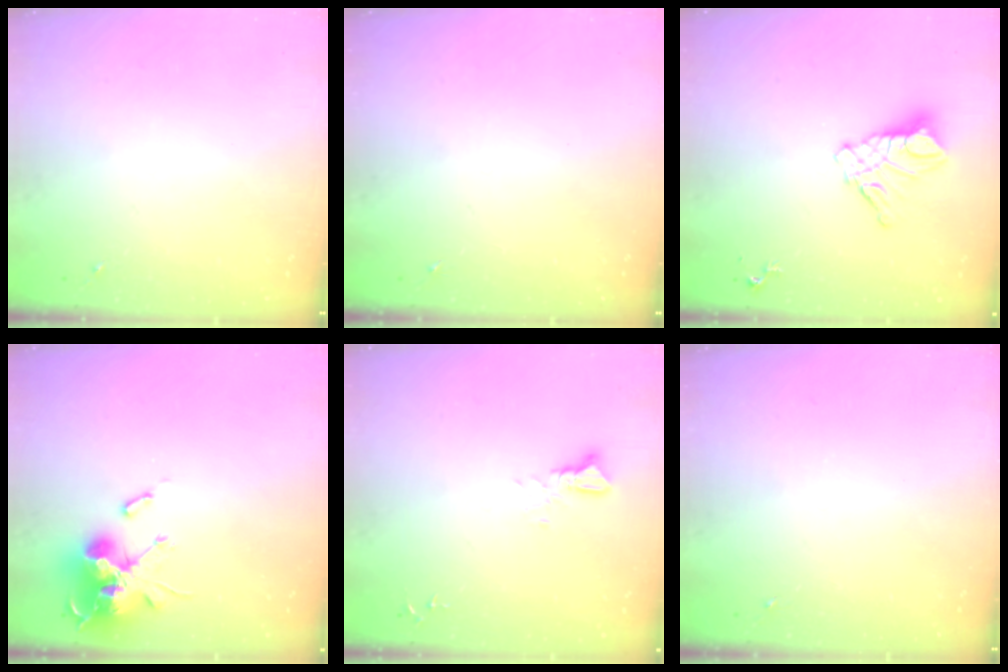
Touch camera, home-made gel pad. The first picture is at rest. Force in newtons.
{"total": 0.0}
{"total": 11.5, "press": 11.4, "slide": 0.8}
{"total": 18.5, "press": 18.5, "slide": 0.1}
{"total": 2.4, "press": 2.4, "slide": 0.1}
{"total": 0.0}